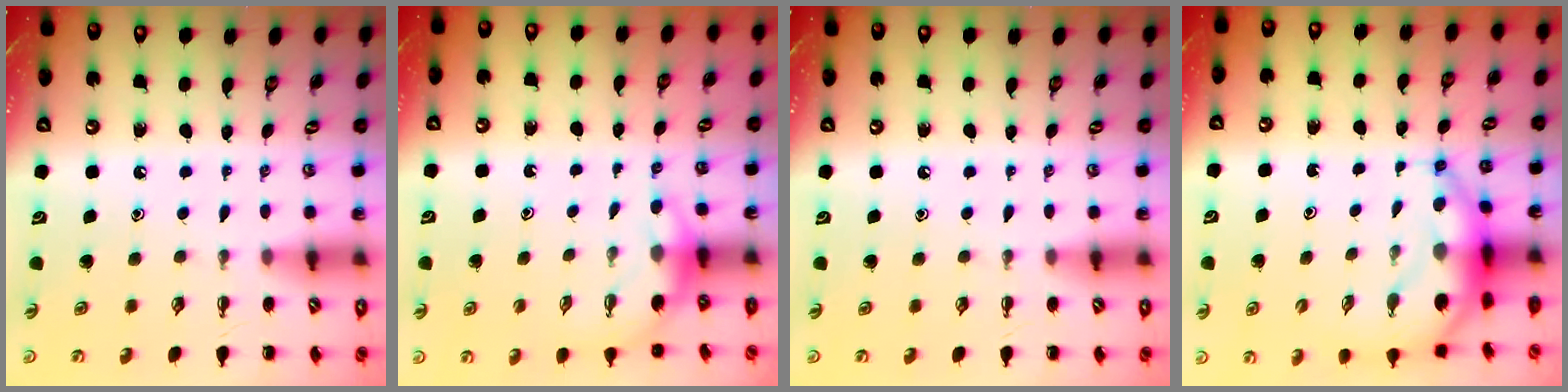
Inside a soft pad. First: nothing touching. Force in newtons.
{"total": 3.9, "press": 3.9, "slide": 0.2}
{"total": 0.0}
{"total": 6.7, "press": 6.5, "slide": 1.5}